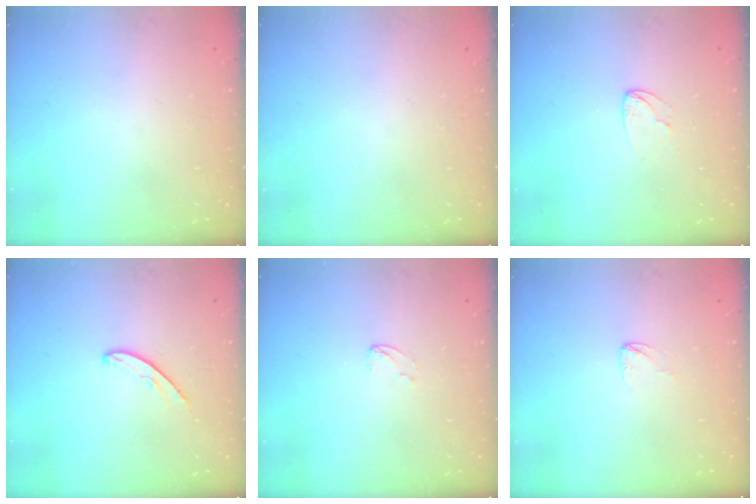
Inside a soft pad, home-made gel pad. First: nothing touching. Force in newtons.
{"total": 0.0}
{"total": 4.2, "press": 4.2, "slide": 0.3}
{"total": 4.9, "press": 4.9, "slide": 0.5}
{"total": 2.4, "press": 2.4, "slide": 0.2}
{"total": 3.0, "press": 3.0, "slide": 0.1}